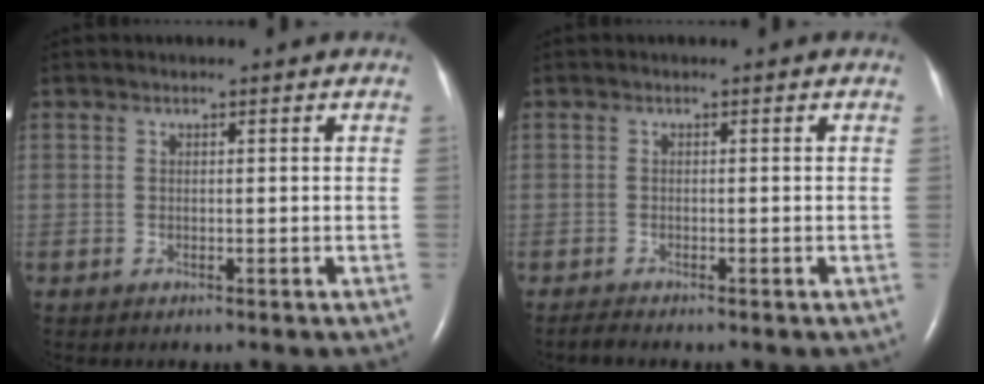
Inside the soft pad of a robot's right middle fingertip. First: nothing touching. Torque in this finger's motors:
{"motor_torque": [0.13, -0.12, -0.03, 0.00]}